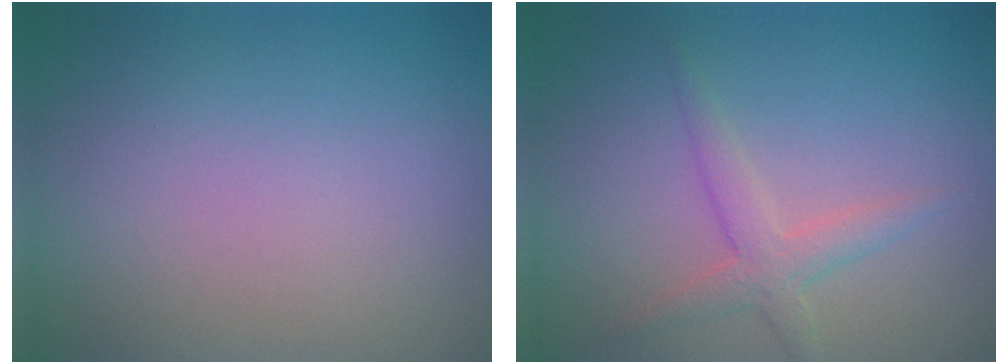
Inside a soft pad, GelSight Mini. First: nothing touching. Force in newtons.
{"total": 2.5, "press": 2.5, "slide": 0.1}